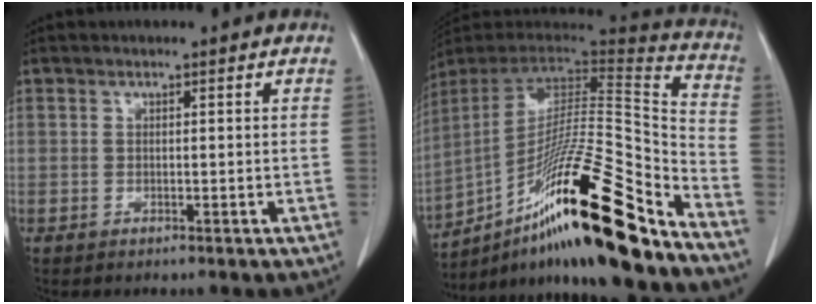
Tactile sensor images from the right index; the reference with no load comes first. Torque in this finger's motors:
{"motor_torque": [1.04, -1.10, 0.52, 0.21]}